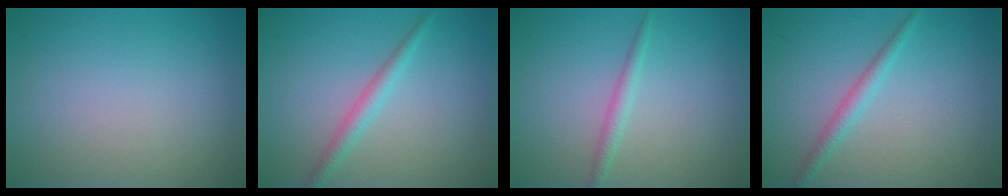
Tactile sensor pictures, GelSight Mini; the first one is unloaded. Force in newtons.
{"total": 2.0, "press": 2.0, "slide": 0.1}
{"total": 1.4, "press": 1.4, "slide": 0.1}
{"total": 1.7, "press": 1.7, "slide": 0.0}